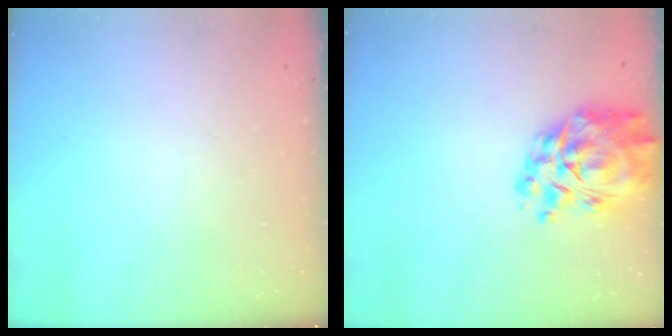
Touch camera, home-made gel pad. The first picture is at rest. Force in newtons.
{"total": 13.3, "press": 12.4, "slide": 4.8}